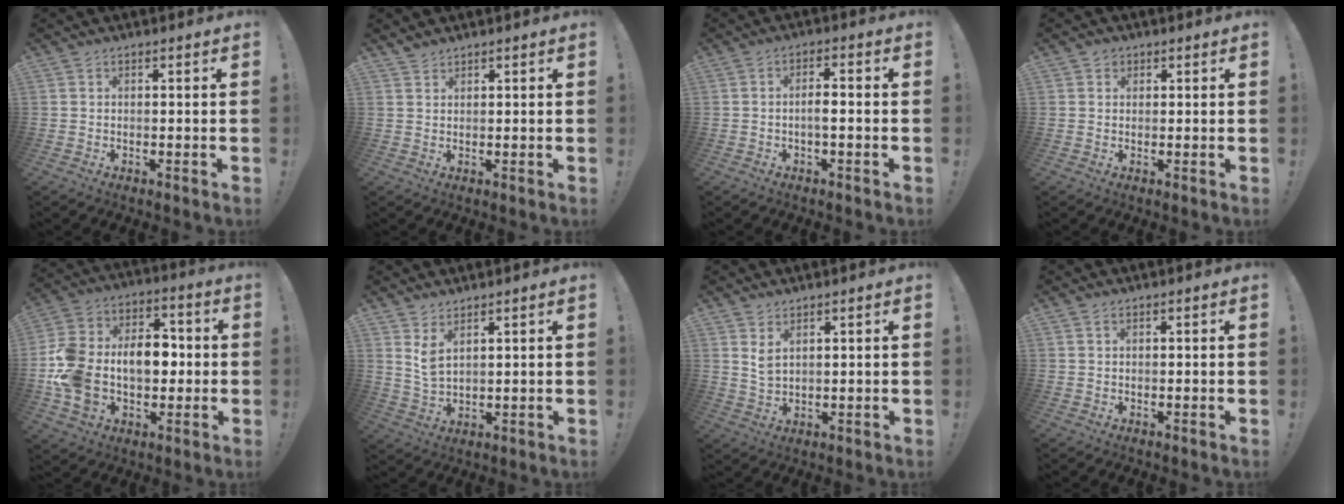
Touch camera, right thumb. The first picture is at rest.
{"total": 2.0, "force": [1.9, 0.5, 0.4], "torque": [-0.001, -0.011, 0.034]}
{"total": 3.8, "force": [-1.3, 0.8, 3.5], "torque": [-0.068, 0.002, -0.025]}
{"total": 1.4, "force": [0.6, 1.3, 0.3], "torque": [0.000, -0.001, 0.009]}
{"total": 20.0, "force": [-0.6, 14.7, 13.6], "torque": [-0.257, 0.010, -0.001]}
{"total": 5.4, "force": [3.7, 2.2, 3.3], "torque": [-0.057, -0.023, 0.068]}
{"total": 3.7, "force": [2.5, 1.5, 2.2], "torque": [-0.032, -0.019, 0.045]}
{"total": 0.9, "force": [0.7, 0.4, 0.5], "torque": [-0.002, -0.003, 0.011]}